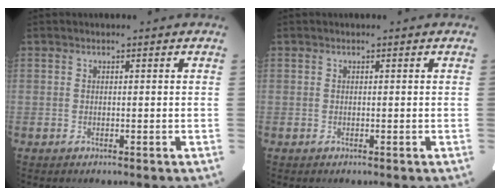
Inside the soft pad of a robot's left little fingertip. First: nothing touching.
{"total": 0.0}